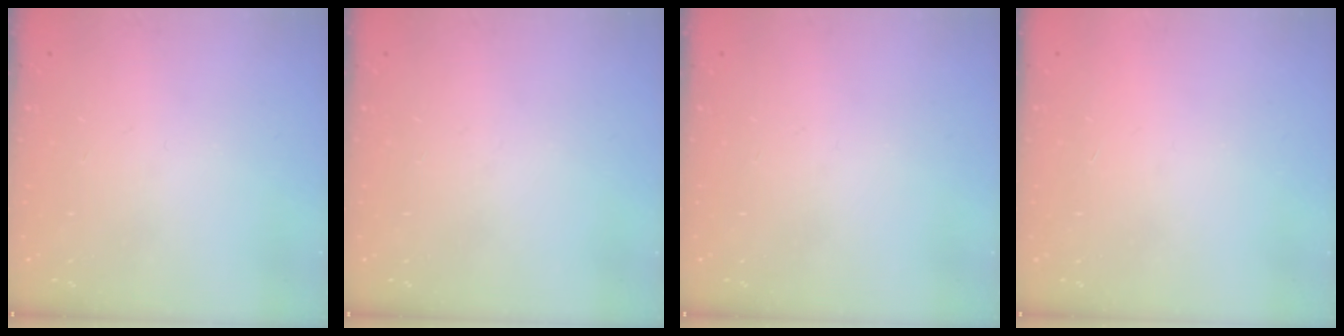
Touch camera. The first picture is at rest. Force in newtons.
{"total": 0.0}
{"total": 0.0}
{"total": 1.6, "press": 1.6, "slide": 0.1}